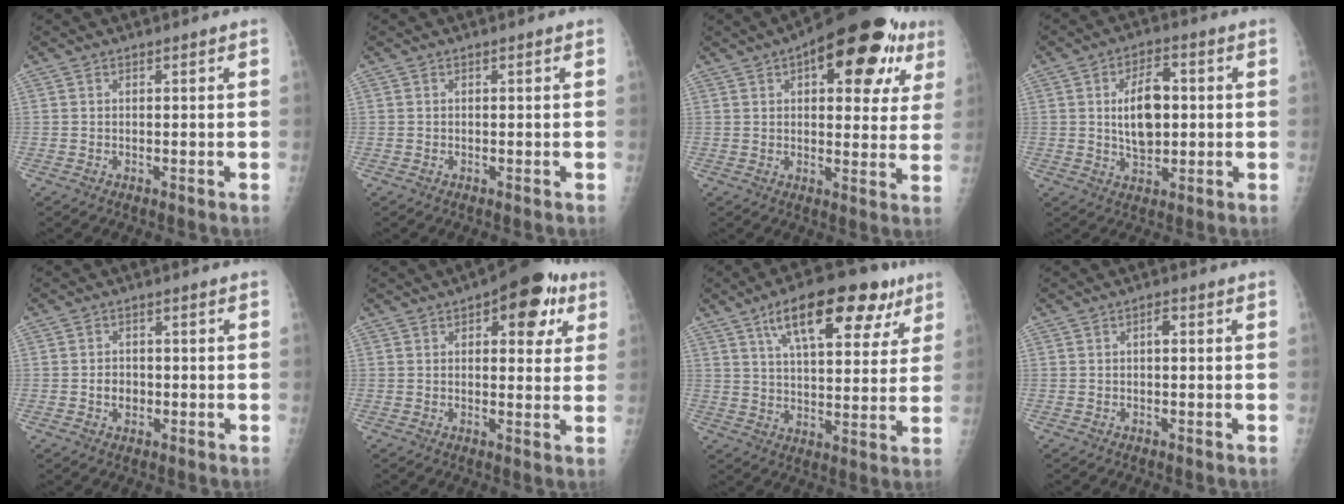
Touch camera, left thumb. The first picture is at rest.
{"total": 0.0}
{"total": 20.4, "force": [9.3, 8.9, 15.9], "torque": [-0.180, 0.000, 0.122]}
{"total": 8.4, "force": [0.4, 4.9, 6.8], "torque": [-0.097, 0.006, 0.006]}
{"total": 2.7, "force": [-0.6, 2.2, 1.4], "torque": [-0.009, 0.006, -0.008]}
{"total": 12.4, "force": [5.6, 5.7, 9.4], "torque": [-0.072, -0.004, 0.065]}
{"total": 19.0, "force": [10.4, 7.8, 13.9], "torque": [-0.173, -0.015, 0.164]}
{"total": 1.2, "force": [-0.1, 0.6, 1.0], "torque": [-0.011, 0.004, -0.004]}